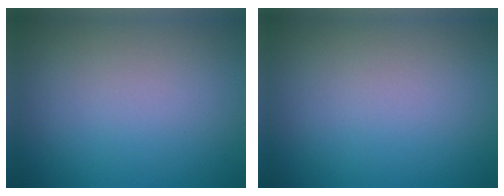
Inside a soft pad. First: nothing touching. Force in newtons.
{"total": 0.0}